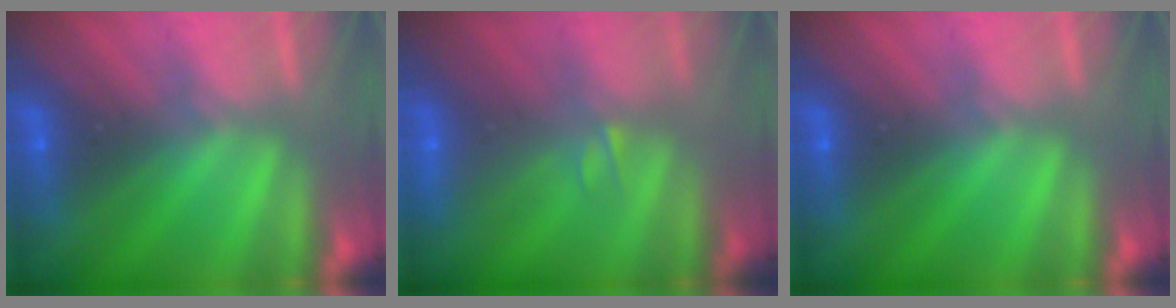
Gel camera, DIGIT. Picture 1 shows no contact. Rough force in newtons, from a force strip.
{"total": 2.2}
{"total": 0.0}